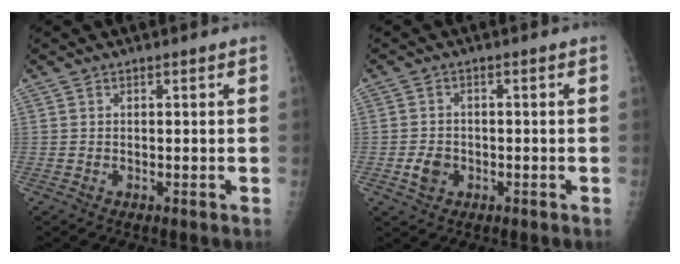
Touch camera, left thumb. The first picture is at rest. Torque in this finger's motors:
{"motor_torque": [-0.11, 0.09, 0.04, 0.02, 0.01]}